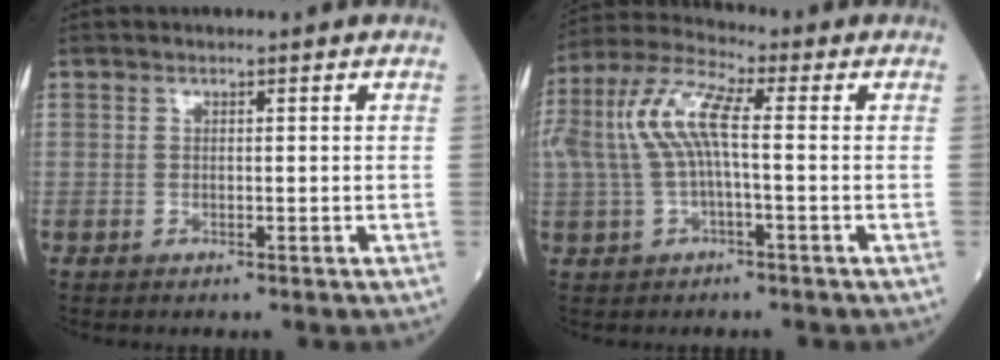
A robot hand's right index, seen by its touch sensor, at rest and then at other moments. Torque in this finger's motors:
{"motor_torque": [1.58, 0.18, 0.65, 0.21]}